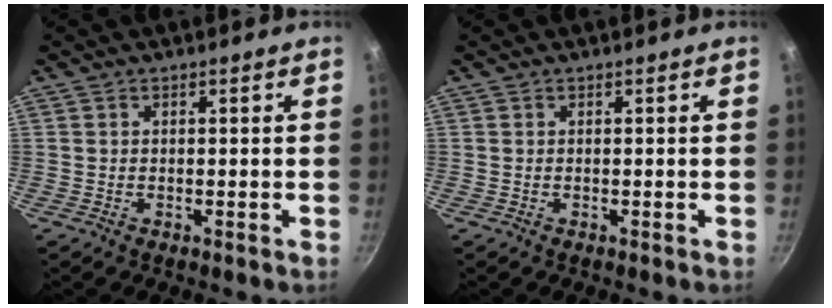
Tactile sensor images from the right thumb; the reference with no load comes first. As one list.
[{"total": 0.0}]